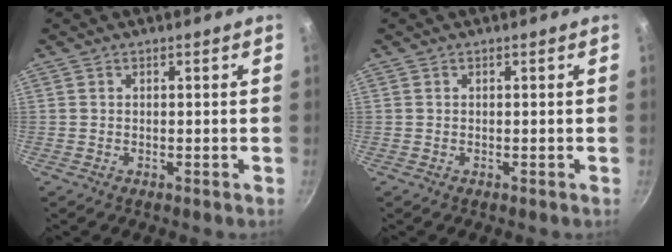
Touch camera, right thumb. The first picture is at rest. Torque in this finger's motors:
{"motor_torque": [-0.04, -0.05, -0.04, 0.01, 0.04]}